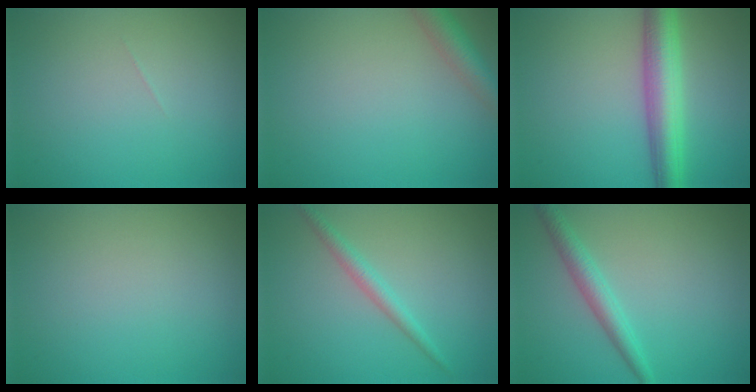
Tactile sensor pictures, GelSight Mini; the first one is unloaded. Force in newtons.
{"total": 3.0, "press": 3.0, "slide": 0.1}
{"total": 5.8, "press": 5.8, "slide": 0.2}
{"total": 0.0}
{"total": 1.8, "press": 1.8, "slide": 0.1}
{"total": 2.5, "press": 2.5, "slide": 0.1}